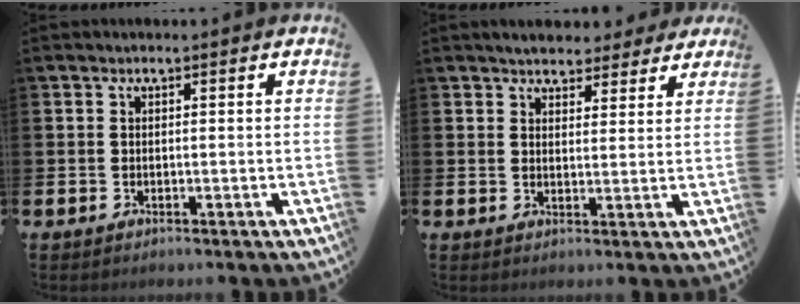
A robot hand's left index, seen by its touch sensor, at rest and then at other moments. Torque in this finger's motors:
{"motor_torque": [0.17, -0.43, 0.70, 0.09]}